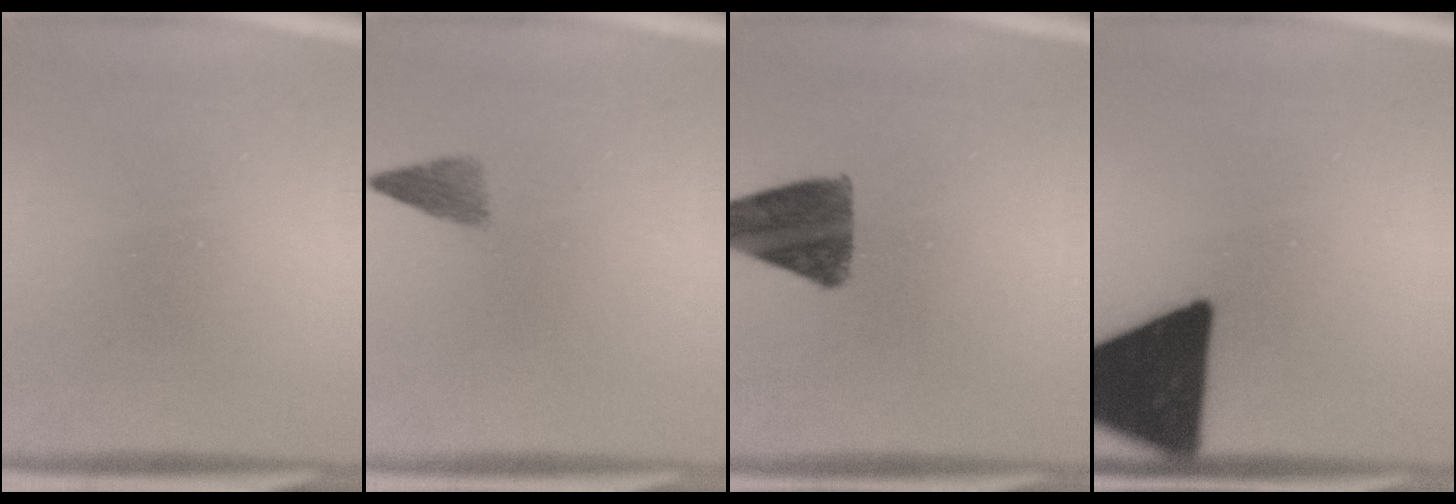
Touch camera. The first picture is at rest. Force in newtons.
{"total": 2.2}
{"total": 10.7}
{"total": 18.7}